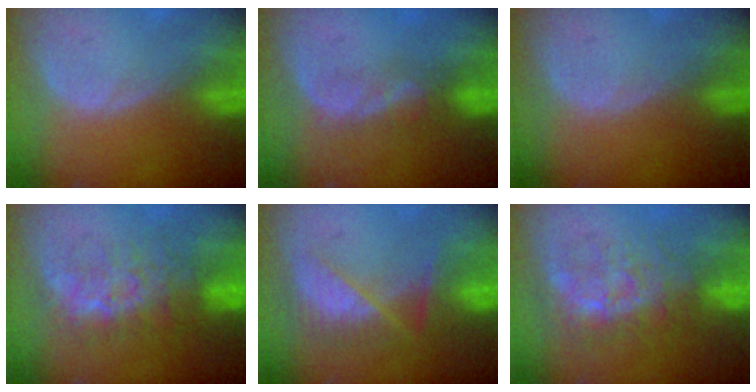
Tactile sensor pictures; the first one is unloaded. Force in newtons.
{"total": 3.7, "press": 3.4, "slide": 1.5}
{"total": 0.0}
{"total": 8.1, "press": 7.8, "slide": 1.9}
{"total": 8.1, "press": 7.1, "slide": 4.0}
{"total": 8.8, "press": 7.5, "slide": 4.7}